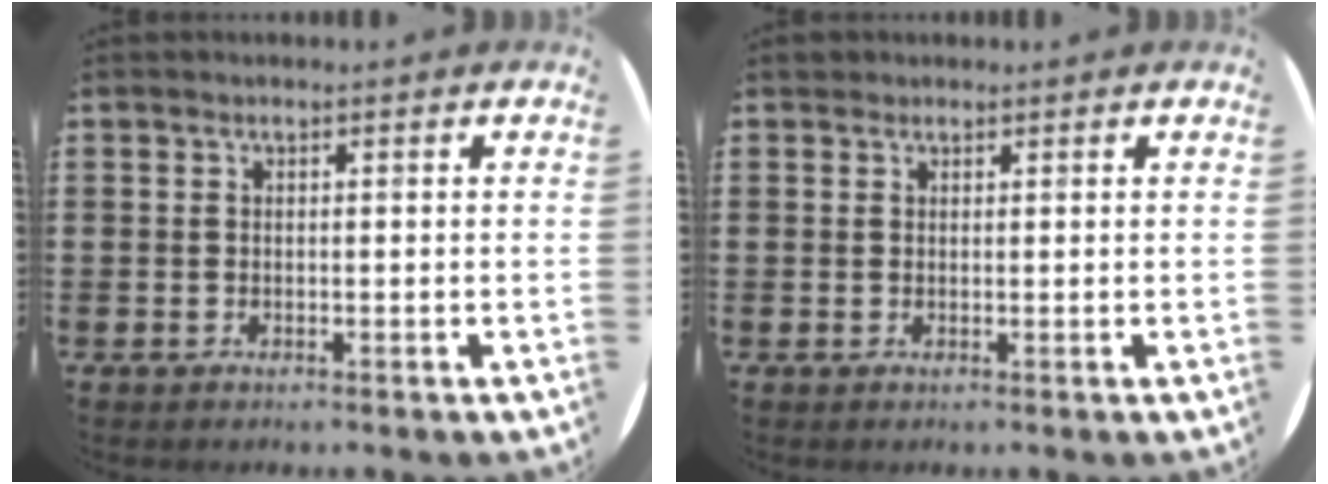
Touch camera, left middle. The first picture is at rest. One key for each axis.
{"total": 0.8, "fx": 0.7, "fy": 0.4, "fz": -0.1, "tx": 0.009, "ty": 0.001, "tz": 0.012}